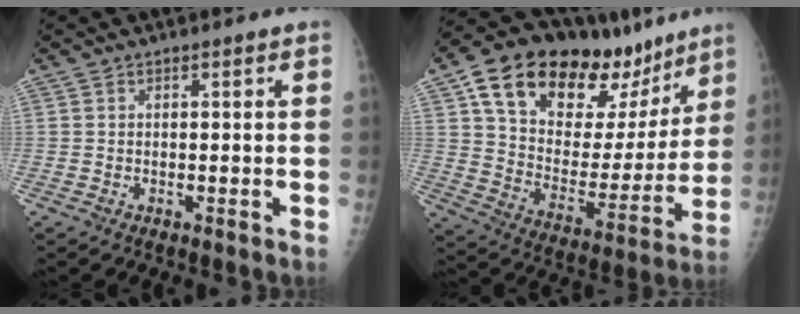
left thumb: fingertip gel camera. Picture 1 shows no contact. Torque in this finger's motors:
{"motor_torque": [0.45, 0.63, 1.25, -1.52, 0.30]}